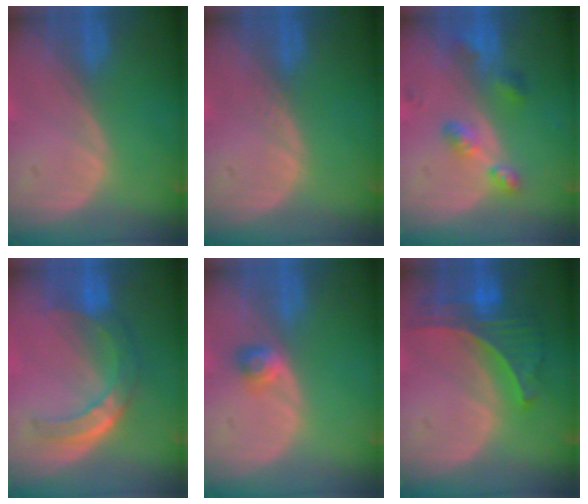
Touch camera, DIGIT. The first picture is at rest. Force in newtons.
{"total": 0.6, "press": 0.6, "slide": 0.0}
{"total": 5.3, "press": 4.7, "slide": 2.4}
{"total": 7.7, "press": 6.5, "slide": 4.2}
{"total": 2.6, "press": 2.3, "slide": 1.2}
{"total": 7.8, "press": 6.8, "slide": 3.8}